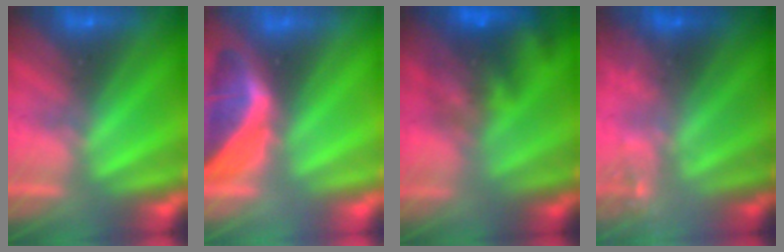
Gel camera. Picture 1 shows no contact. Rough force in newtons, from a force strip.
{"total": 1.8}
{"total": 7.3}
{"total": 2.2}